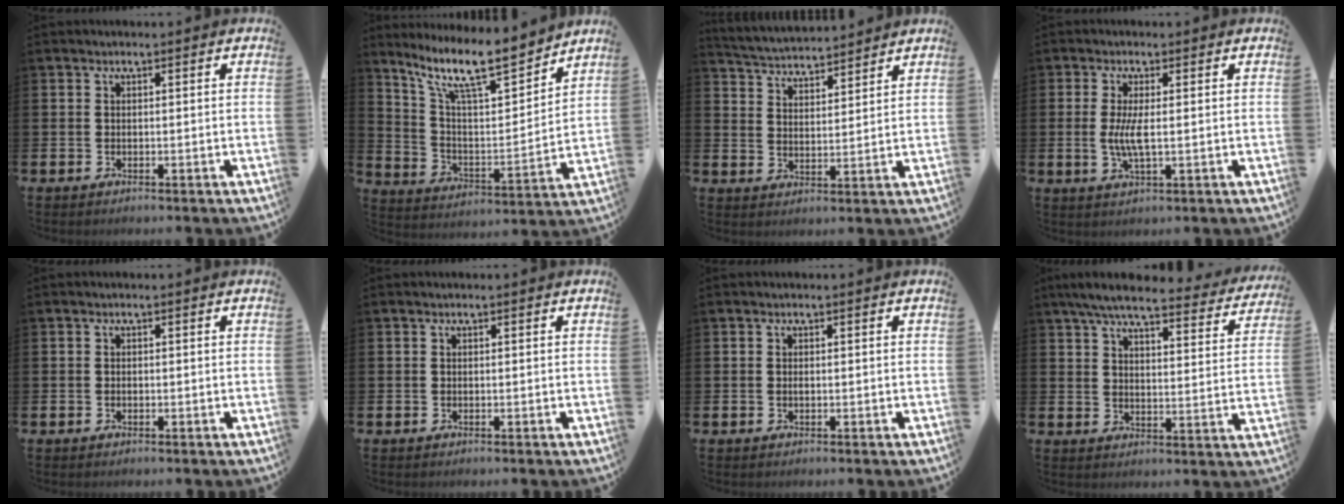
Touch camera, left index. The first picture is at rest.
{"total": 12.5, "force": [10.2, 2.8, 6.7], "torque": [-0.153, -0.059, 0.178]}
{"total": 4.4, "force": [4.4, 0.6, -0.1], "torque": [-0.023, -0.029, 0.077]}
{"total": 3.6, "force": [0.2, 0.9, 3.5], "torque": [-0.069, 0.001, 0.004]}
{"total": 0.5, "force": [-0.2, 0.4, 0.2], "torque": [-0.010, 0.006, -0.005]}
{"total": 0.0}
{"total": 0.0}
{"total": 6.8, "force": [6.0, 1.0, 3.1], "torque": [-0.072, -0.035, 0.098]}